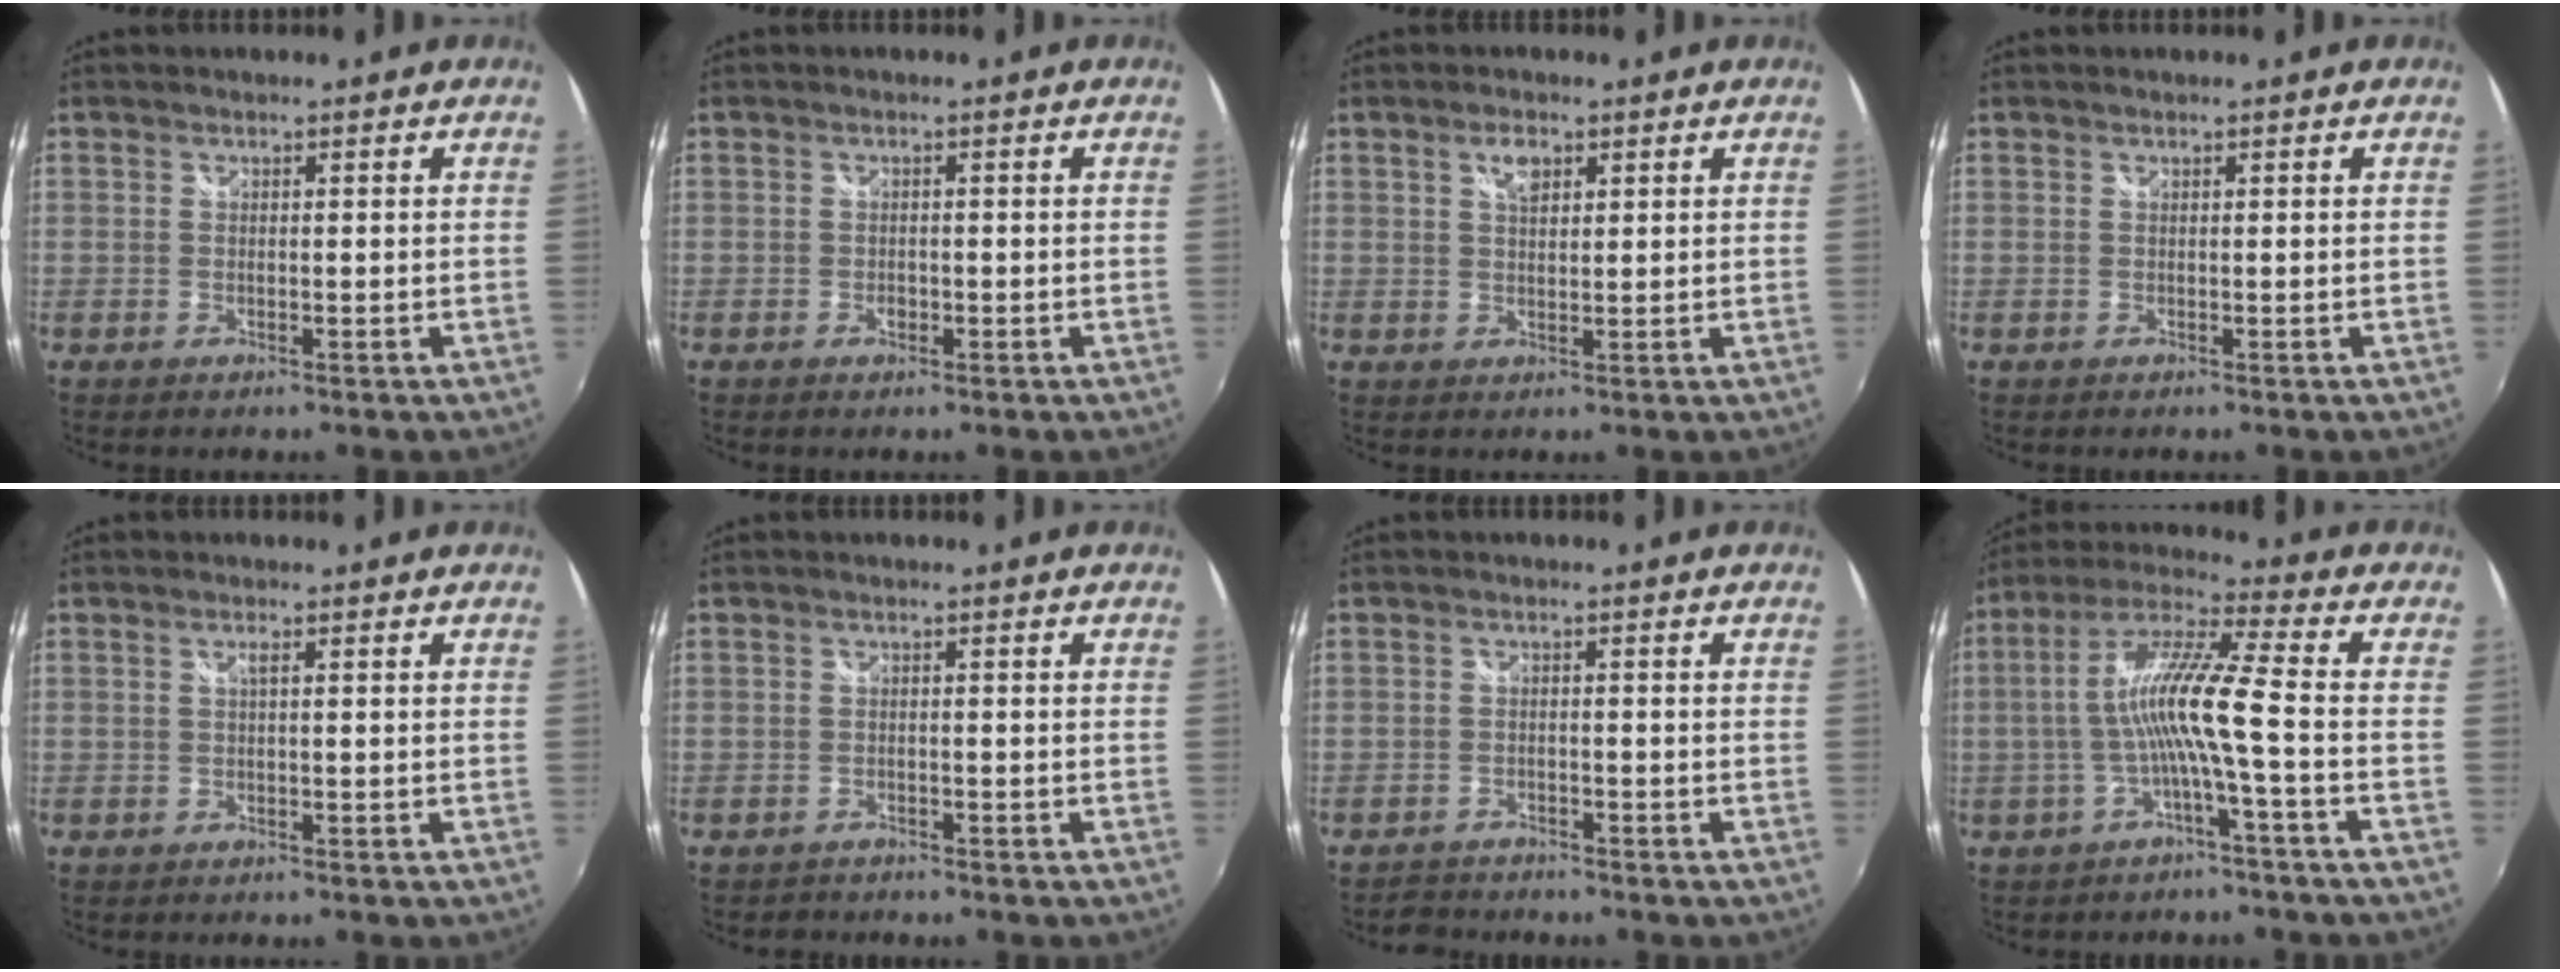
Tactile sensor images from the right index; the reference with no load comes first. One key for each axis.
{"total": 1.2, "fx": -0.5, "fy": 1.0, "fz": 0.6, "tx": -0.009, "ty": 0.000, "tz": -0.007}
{"total": 3.3, "fx": 1.7, "fy": 1.7, "fz": 2.2, "tx": -0.037, "ty": 0.005, "tz": 0.030}
{"total": 0.0}
{"total": 0.9, "fx": 0.2, "fy": -0.1, "fz": 0.8, "tx": -0.015, "ty": 0.002, "tz": 0.001}
{"total": 1.6, "fx": -1.5, "fy": 0.8, "fz": 0.0, "tx": -0.005, "ty": -0.001, "tz": -0.025}
{"total": 3.1, "fx": -2.9, "fy": 1.0, "fz": -0.1, "tx": -0.010, "ty": 0.000, "tz": -0.054}
{"total": 10.7, "fx": -2.5, "fy": -0.7, "fz": 10.4, "tx": -0.204, "ty": 0.011, "tz": -0.043}